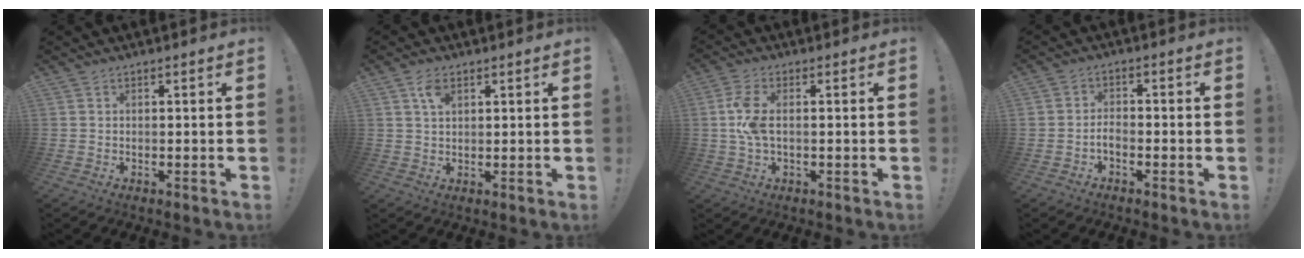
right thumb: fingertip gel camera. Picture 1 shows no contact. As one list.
[{"total": 4.3, "force": [2.3, 2.4, 2.8], "torque": [-0.045, -0.004, 0.039]}, {"total": 7.1, "force": [0.1, 3.0, 6.4], "torque": [-0.132, 0.002, 0.001]}, {"total": 2.6, "force": [-1.8, 1.4, 1.3], "torque": [-0.024, 0.008, -0.031]}]